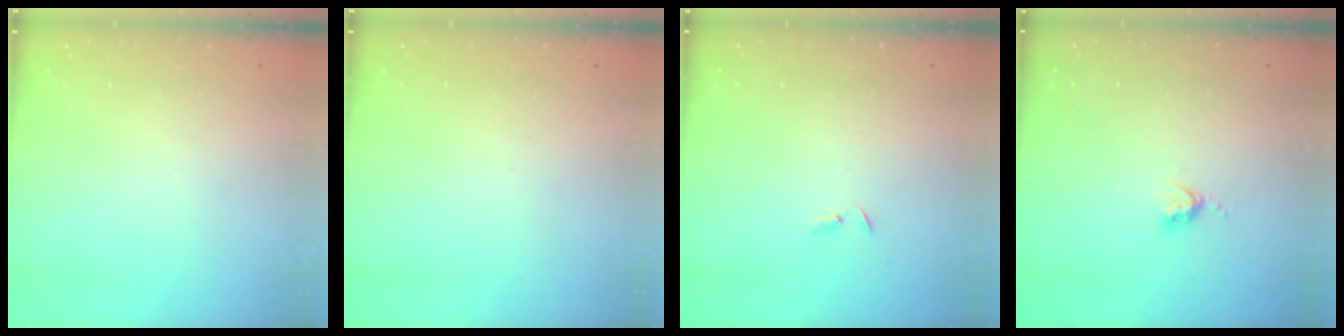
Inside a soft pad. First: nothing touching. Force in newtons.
{"total": 0.0}
{"total": 2.4, "press": 2.3, "slide": 0.2}
{"total": 3.8, "press": 3.8, "slide": 0.5}